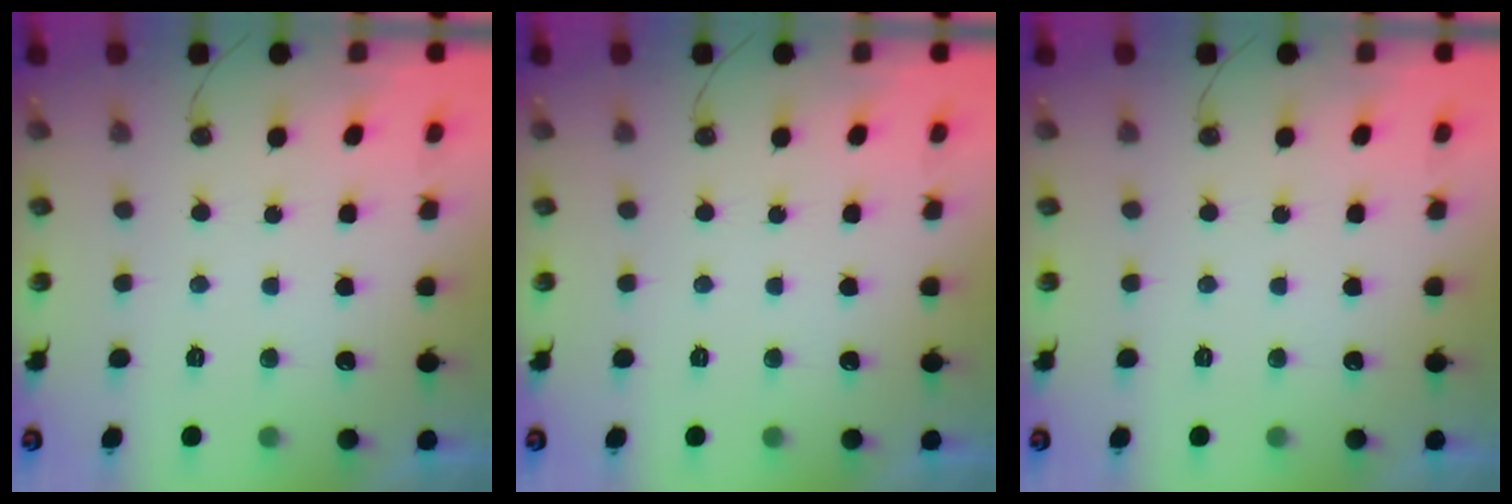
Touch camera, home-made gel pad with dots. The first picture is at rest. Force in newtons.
{"total": 0.0}
{"total": 0.0}